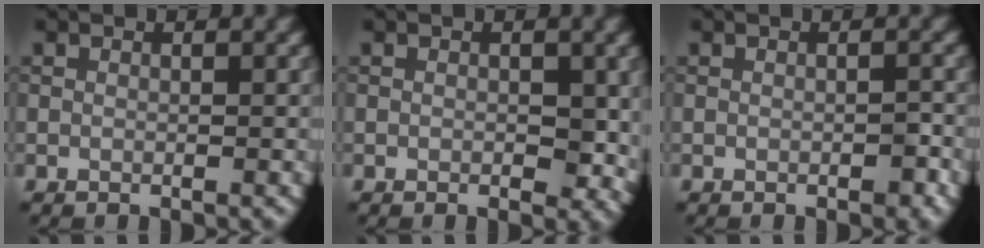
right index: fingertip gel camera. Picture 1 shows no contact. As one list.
[{"total": 2.3, "force": [0.0, 1.2, 2.0], "torque": [-0.022, -0.006, 0.000]}, {"total": 1.1, "force": [-0.4, 0.5, 0.9], "torque": [-0.013, 0.003, -0.005]}]